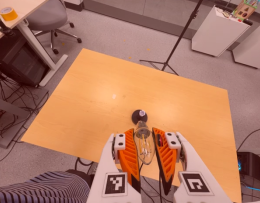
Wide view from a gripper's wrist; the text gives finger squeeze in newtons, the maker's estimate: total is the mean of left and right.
{"total": 21.7, "left": 24.4, "right": 18.9}